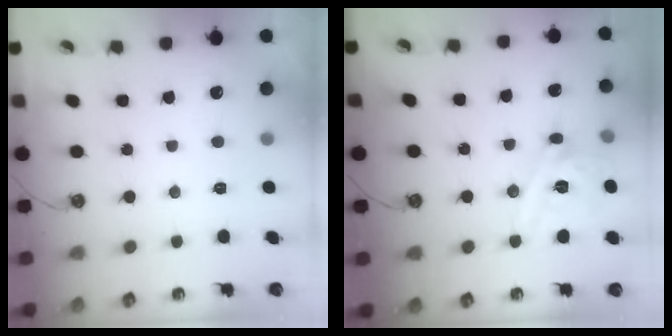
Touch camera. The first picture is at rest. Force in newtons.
{"total": 13.4, "press": 13.2, "slide": 1.9}